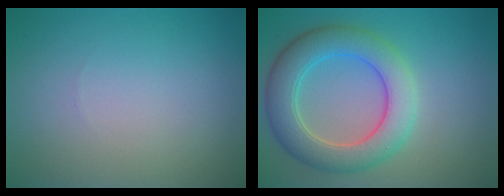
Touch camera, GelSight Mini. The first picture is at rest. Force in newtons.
{"total": 6.5, "press": 6.5, "slide": 0.2}